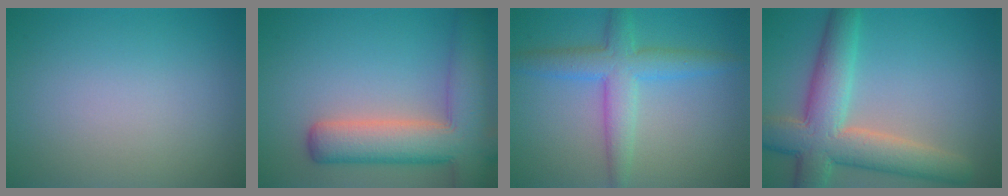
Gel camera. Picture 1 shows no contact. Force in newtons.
{"total": 8.8, "press": 8.8, "slide": 0.6}
{"total": 4.6, "press": 4.6, "slide": 0.1}
{"total": 8.3, "press": 8.3, "slide": 0.7}